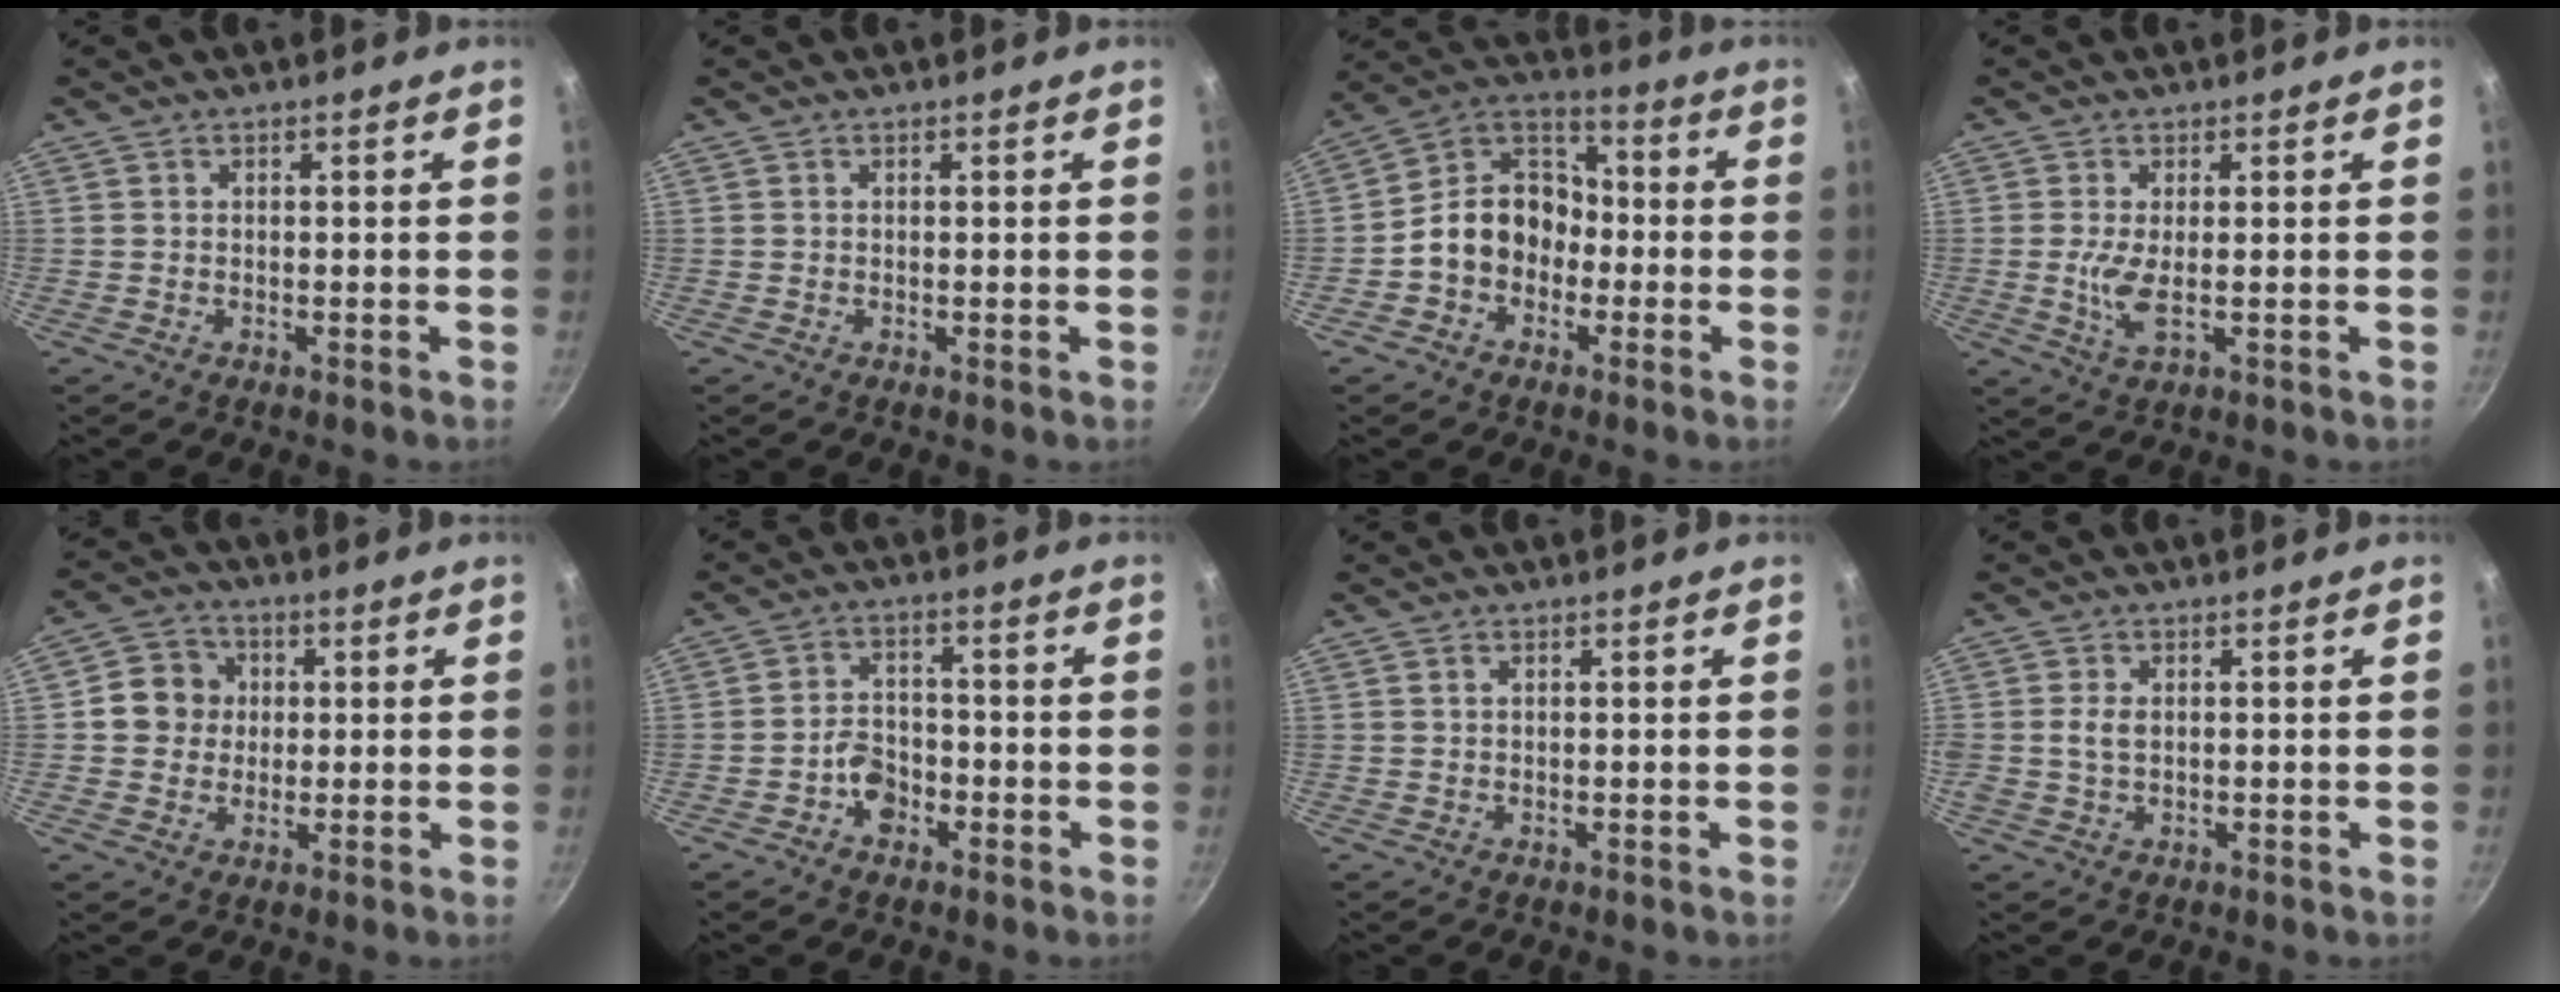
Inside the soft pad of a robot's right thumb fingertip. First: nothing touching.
{"total": 0.0}
{"total": 12.4, "force": [-2.8, 10.1, 6.6], "torque": [-0.068, 0.053, -0.070]}
{"total": 4.5, "force": [-0.1, 1.4, 4.2], "torque": [-0.094, -0.009, 0.001]}
{"total": 7.6, "force": [0.9, 7.0, 2.7], "torque": [-0.009, 0.010, 0.001]}
{"total": 5.1, "force": [-2.5, 3.7, 2.5], "torque": [-0.025, 0.026, -0.045]}
{"total": 0.6, "force": [0.3, 0.4, 0.4], "torque": [-0.006, 0.002, 0.004]}
{"total": 2.8, "force": [0.2, 1.8, 2.1], "torque": [-0.034, 0.002, 0.005]}